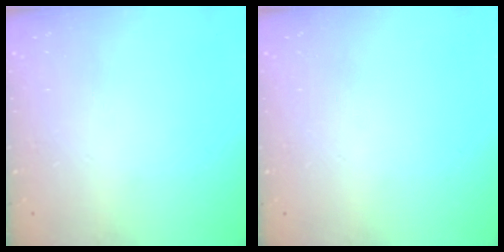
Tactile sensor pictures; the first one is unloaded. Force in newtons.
{"total": 0.0}